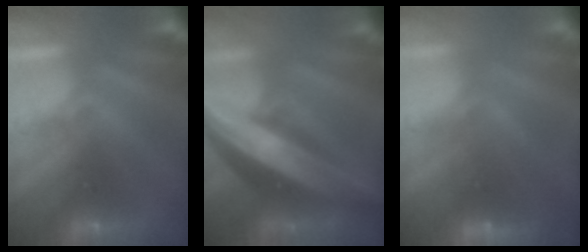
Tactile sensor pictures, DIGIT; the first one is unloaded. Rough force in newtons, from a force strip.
{"total": 5.8}
{"total": 7.0}